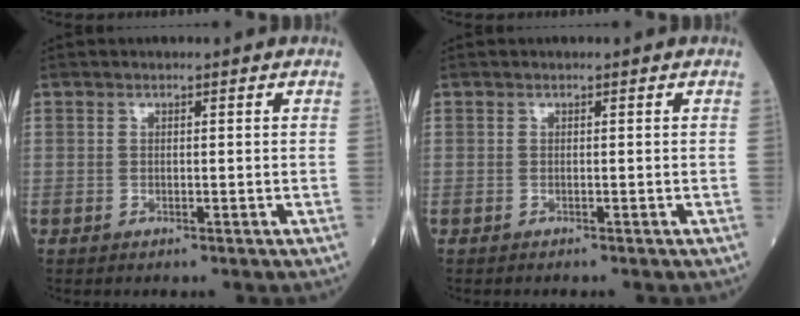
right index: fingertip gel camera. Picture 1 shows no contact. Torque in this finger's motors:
{"motor_torque": [-0.10, -0.05, 0.11, 0.02]}